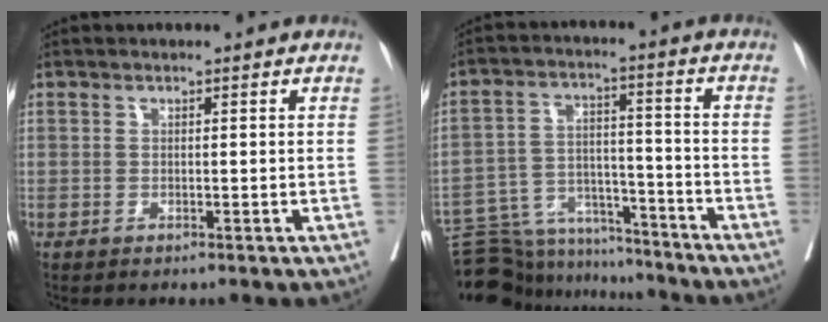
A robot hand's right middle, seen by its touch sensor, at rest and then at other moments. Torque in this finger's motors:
{"motor_torque": [0.67, -1.47, 1.05, 0.21]}